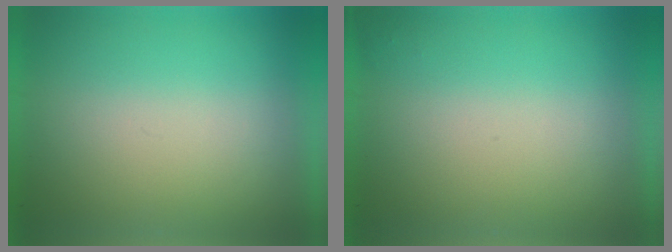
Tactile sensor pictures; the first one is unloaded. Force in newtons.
{"total": 1.1}